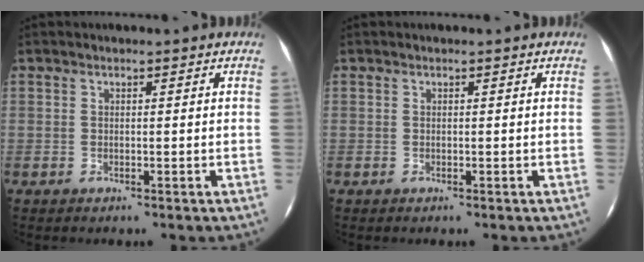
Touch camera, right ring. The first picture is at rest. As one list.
[{"total": 0.0}]